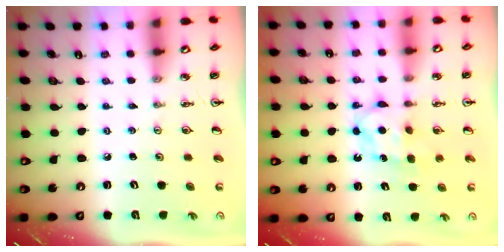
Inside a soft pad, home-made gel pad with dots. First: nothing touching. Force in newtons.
{"total": 6.5, "press": 6.5, "slide": 0.3}